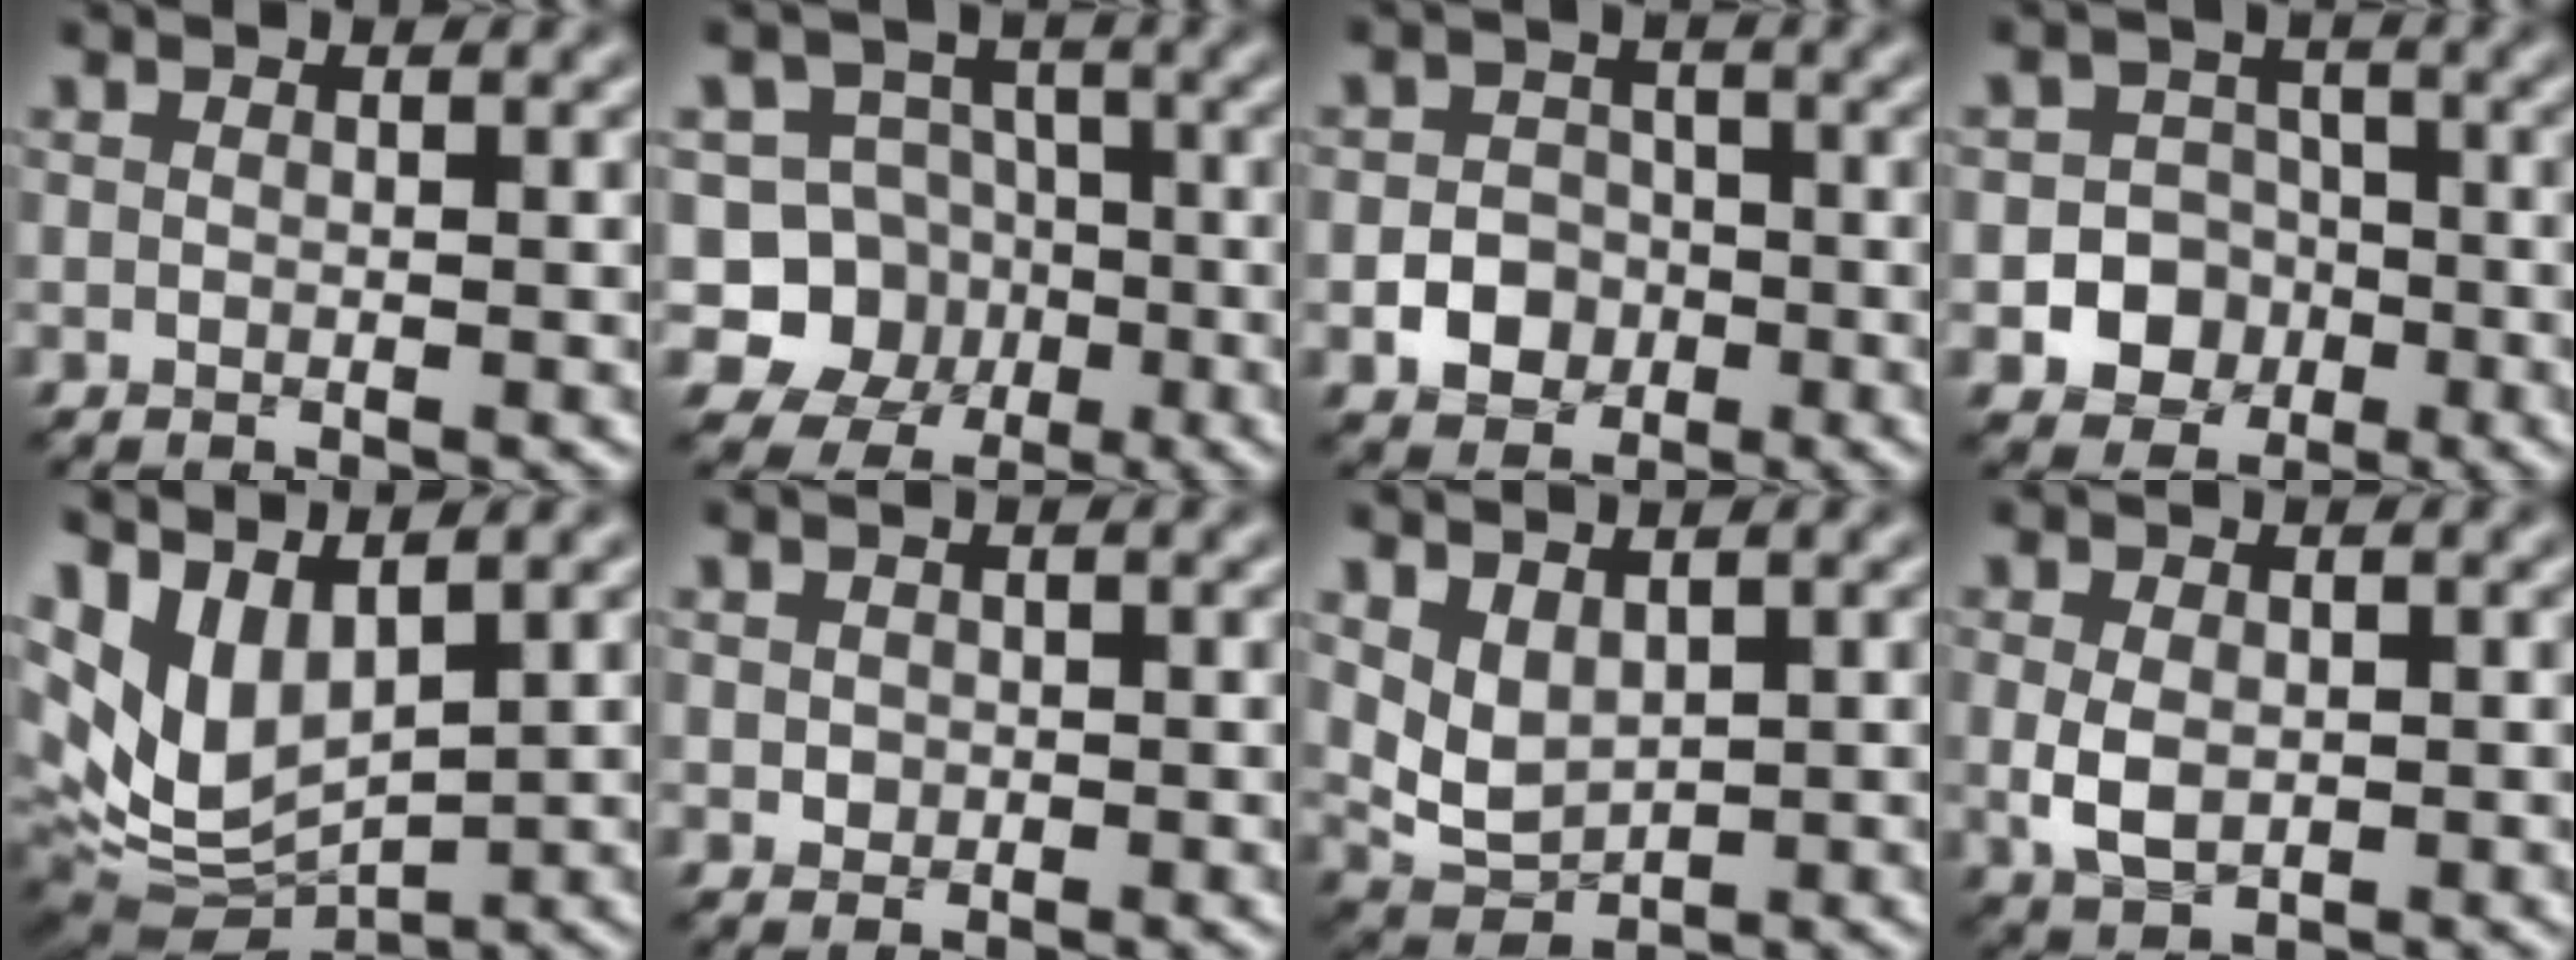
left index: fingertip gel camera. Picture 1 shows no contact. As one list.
[{"total": 6.6, "force": [-1.6, 6.2, 1.8], "torque": [-0.011, 0.006, -0.057]}, {"total": 4.1, "force": [-1.6, 3.4, 1.5], "torque": [-0.002, 0.003, -0.044]}, {"total": 7.3, "force": [-2.6, 6.5, 2.0], "torque": [-0.011, -0.005, -0.066]}, {"total": 7.1, "force": [2.9, 3.8, 5.3], "torque": [-0.123, -0.012, 0.069]}, {"total": 0.9, "force": [0.0, 0.8, 0.3], "torque": [-0.007, -0.003, 0.000]}, {"total": 2.8, "force": [1.2, 1.7, 1.8], "torque": [-0.045, -0.008, 0.029]}, {"total": 3.1, "force": [-0.3, 2.1, 2.2], "torque": [-0.052, -0.003, -0.004]}]